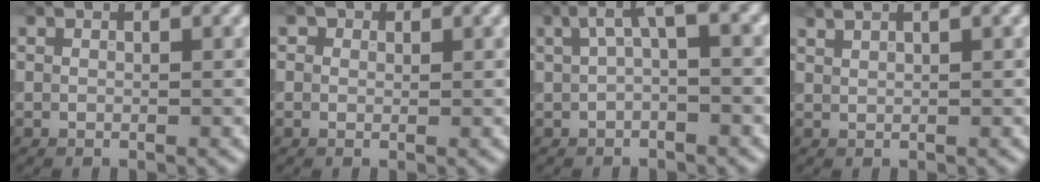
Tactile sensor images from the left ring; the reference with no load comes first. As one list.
[{"total": 1.0, "force": [0.5, 0.8, 0.3], "torque": [-0.002, -0.005, -0.002]}, {"total": 3.1, "force": [0.8, 0.9, 2.9], "torque": [-0.049, 0.014, 0.007]}, {"total": 2.2, "force": [1.6, 0.8, 1.3], "torque": [-0.007, 0.006, 0.008]}]